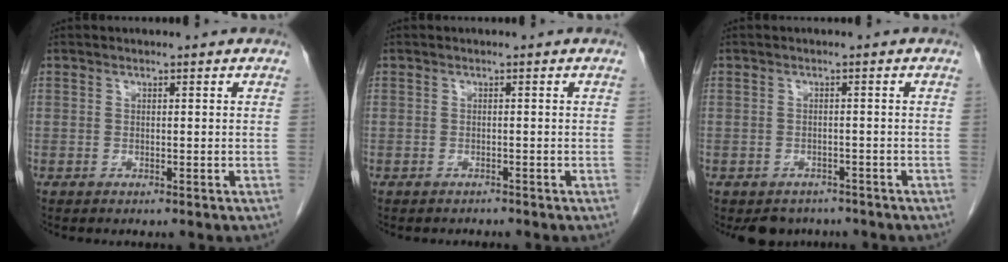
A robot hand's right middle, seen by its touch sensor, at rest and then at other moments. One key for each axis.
{"total": 0.7, "fx": -0.7, "fy": 0.1, "fz": -0.2, "tx": -0.008, "ty": -0.005, "tz": -0.012}
{"total": 4.4, "fx": -3.8, "fy": 2.3, "fz": 0.4, "tx": 0.001, "ty": 0.002, "tz": -0.050}